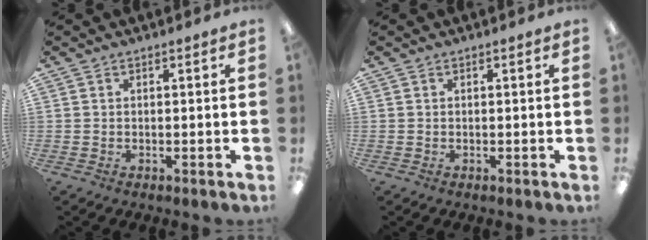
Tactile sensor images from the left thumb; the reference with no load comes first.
{"total": 0.0}